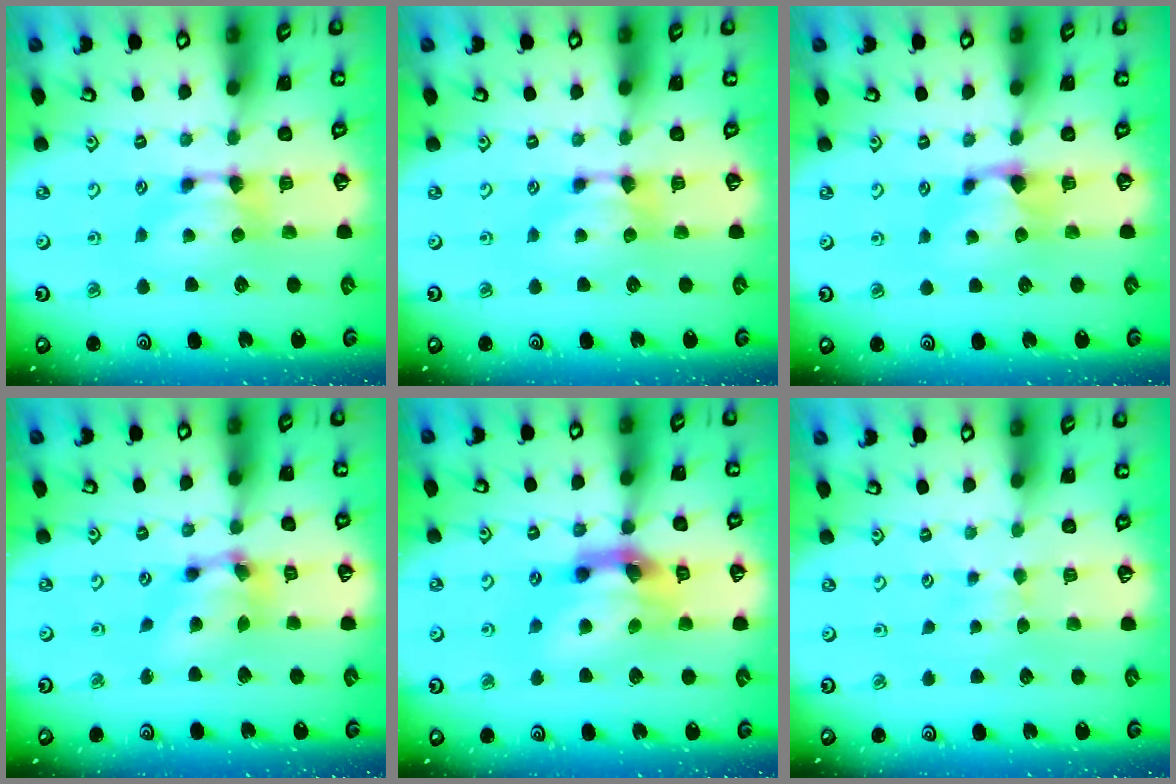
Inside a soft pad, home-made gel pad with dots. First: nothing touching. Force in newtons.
{"total": 0.0}
{"total": 1.2, "press": 0.7, "slide": 1.0}
{"total": 5.0, "press": 4.6, "slide": 1.8}
{"total": 7.7, "press": 7.2, "slide": 2.6}
{"total": 3.0, "press": 2.9, "slide": 0.4}